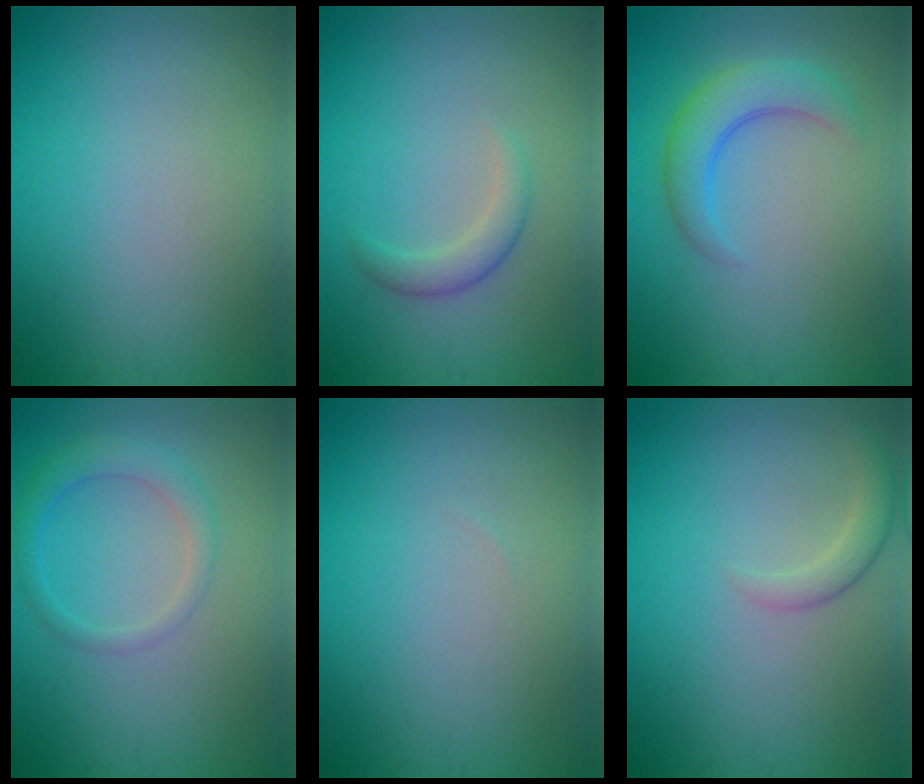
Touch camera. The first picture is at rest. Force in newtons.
{"total": 2.0, "press": 2.0, "slide": 0.1}
{"total": 3.7, "press": 3.7, "slide": 0.1}
{"total": 2.3, "press": 2.3, "slide": 0.1}
{"total": 0.0}
{"total": 1.8, "press": 1.8, "slide": 0.1}